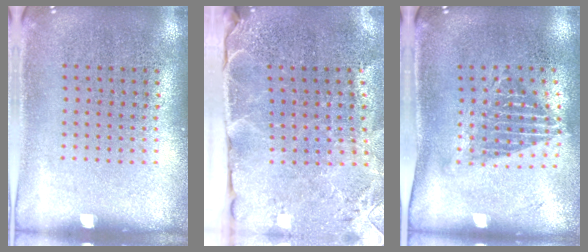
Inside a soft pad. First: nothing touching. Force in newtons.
{"total": 3.9, "press": 3.1, "slide": 2.3}
{"total": 1.3, "press": 1.0, "slide": 0.9}